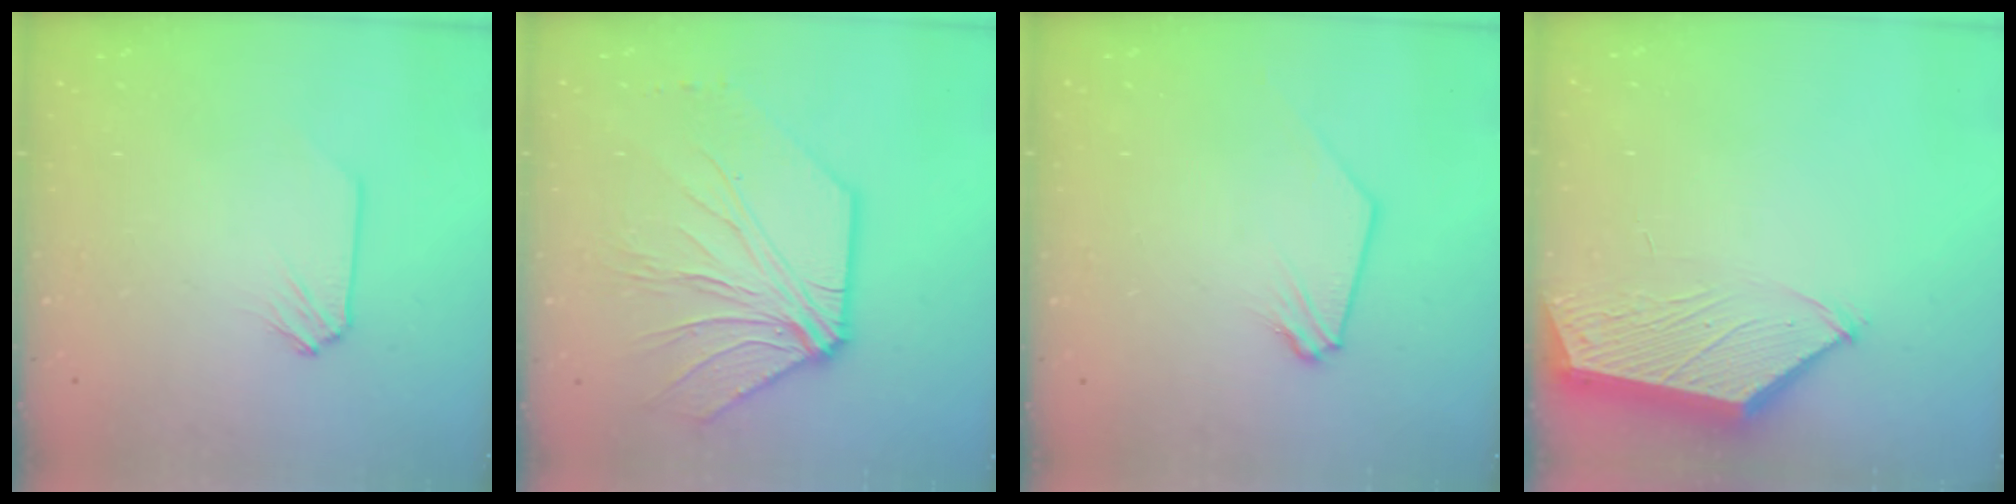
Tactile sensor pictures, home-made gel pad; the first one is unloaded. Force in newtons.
{"total": 10.6, "press": 10.6, "slide": 0.9}
{"total": 0.0}
{"total": 3.3, "press": 3.3, "slide": 0.5}